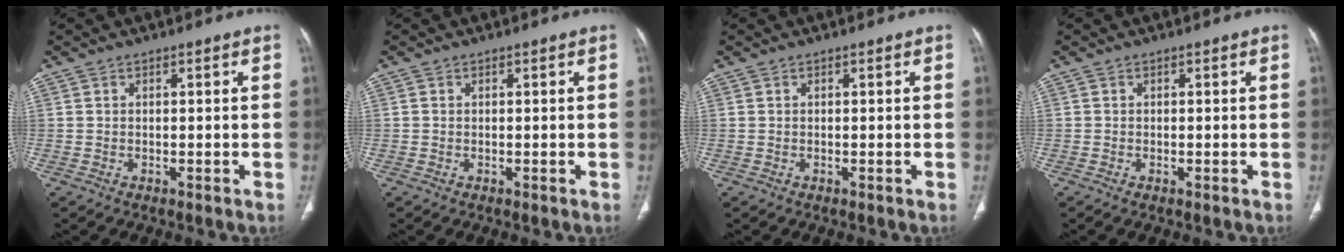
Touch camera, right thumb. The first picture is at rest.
{"total": 0.0}
{"total": 0.0}
{"total": 0.5, "force": [-0.2, 0.2, 0.4], "torque": [-0.011, -0.002, -0.005]}